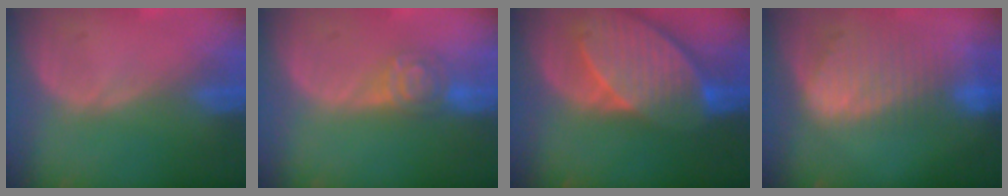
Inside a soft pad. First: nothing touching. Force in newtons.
{"total": 4.4, "press": 4.4, "slide": 0.4}
{"total": 10.7, "press": 9.4, "slide": 5.0}
{"total": 9.3, "press": 8.1, "slide": 4.4}